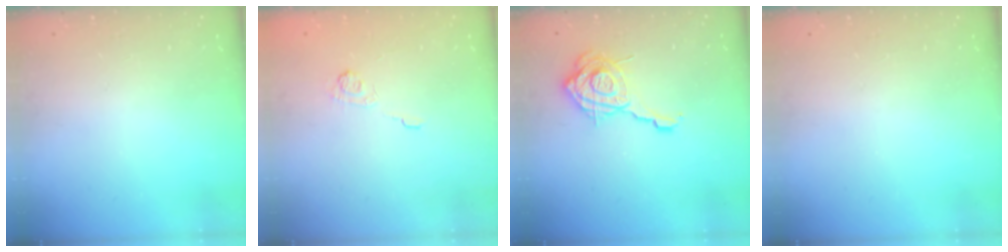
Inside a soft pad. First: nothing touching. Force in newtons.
{"total": 2.5, "press": 2.1, "slide": 1.4}
{"total": 15.6, "press": 15.6, "slide": 1.4}
{"total": 0.0}